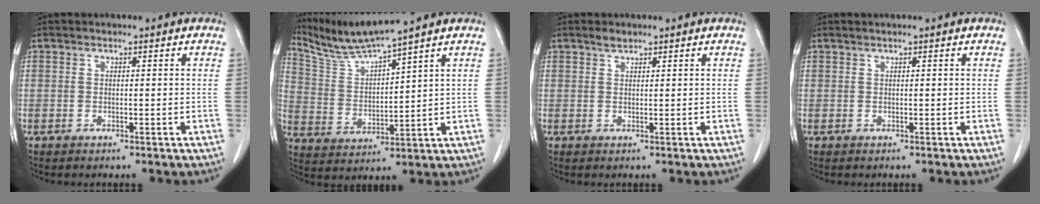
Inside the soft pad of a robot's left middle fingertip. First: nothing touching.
{"total": 7.9, "force": [7.5, -1.9, 2.0], "torque": [-0.057, -0.008, 0.161]}
{"total": 1.1, "force": [1.0, 0.3, 0.4], "torque": [-0.011, -0.001, 0.020]}
{"total": 0.6, "force": [0.5, -0.1, 0.3], "torque": [-0.011, 0.004, 0.015]}